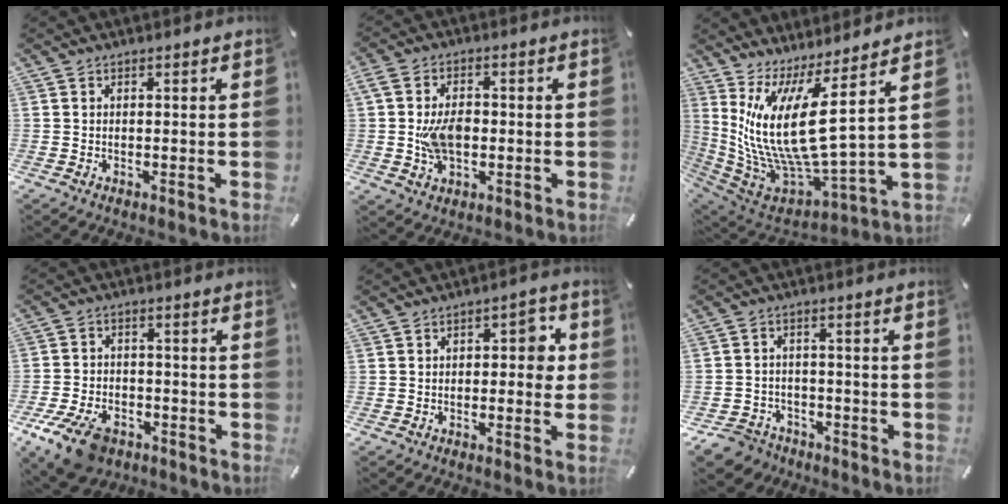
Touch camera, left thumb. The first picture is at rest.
{"total": 8.3, "force": [-0.6, 5.5, 6.2], "torque": [-0.113, -0.001, -0.011]}
{"total": 16.9, "force": [4.4, 4.9, 15.6], "torque": [-0.348, -0.077, 0.067]}
{"total": 10.4, "force": [-6.3, 6.1, 5.6], "torque": [-0.112, 0.032, -0.112]}
{"total": 5.1, "force": [-0.3, 2.9, 4.2], "torque": [-0.048, 0.006, -0.016]}
{"total": 5.8, "force": [-4.2, 3.9, 1.1], "torque": [-0.032, 0.020, -0.083]}